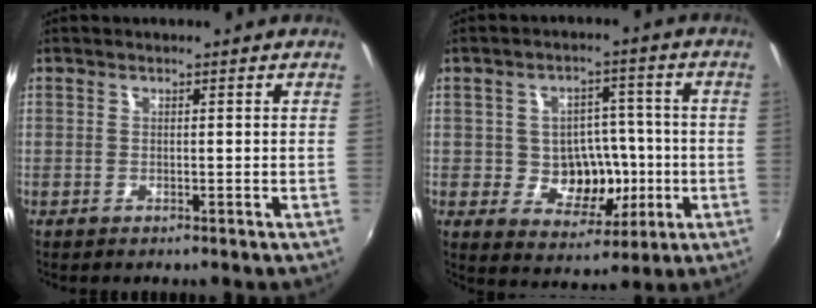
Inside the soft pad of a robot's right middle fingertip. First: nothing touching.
{"total": 9.9, "force": [-1.4, 8.2, 5.4], "torque": [-0.097, 0.006, -0.006]}